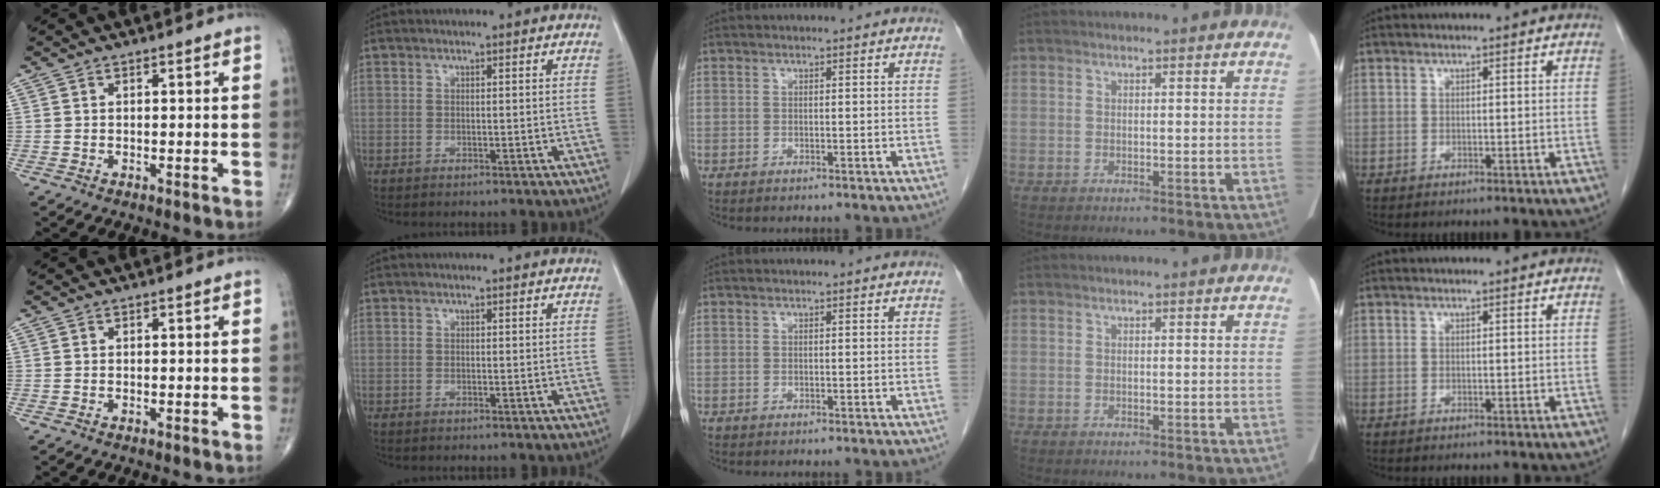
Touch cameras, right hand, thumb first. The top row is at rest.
{}